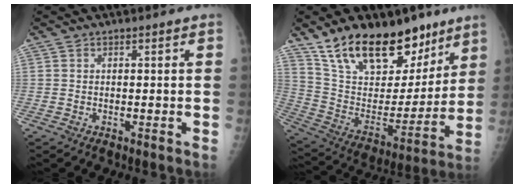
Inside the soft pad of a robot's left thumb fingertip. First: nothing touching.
{"total": 23.7, "force": [16.4, 11.7, 12.6], "torque": [-0.166, -0.070, 0.281]}